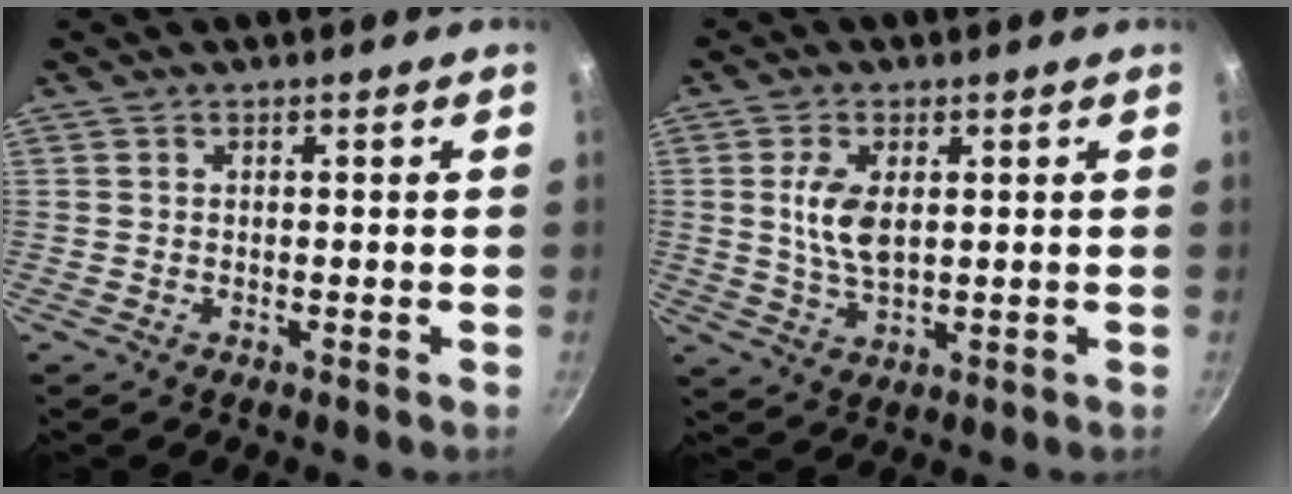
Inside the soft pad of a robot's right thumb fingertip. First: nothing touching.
{"total": 6.9, "force": [1.3, 3.5, 5.8], "torque": [-0.114, -0.009, 0.029]}